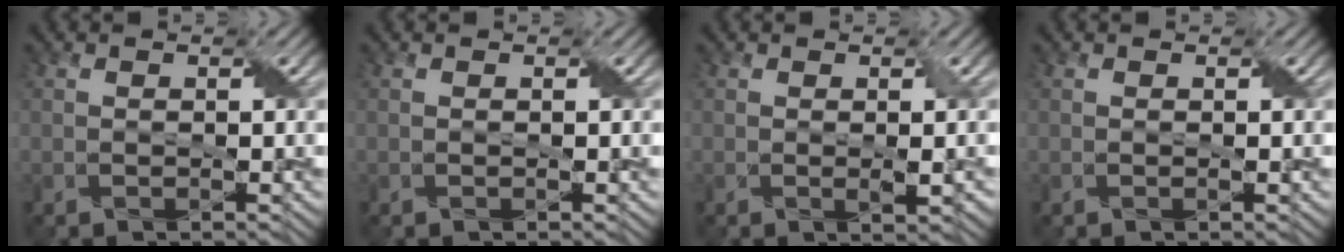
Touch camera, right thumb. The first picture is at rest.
{"total": 0.0}
{"total": 1.3, "force": [0.1, 0.1, 1.3], "torque": [-0.025, -0.002, 0.003]}
{"total": 0.0}